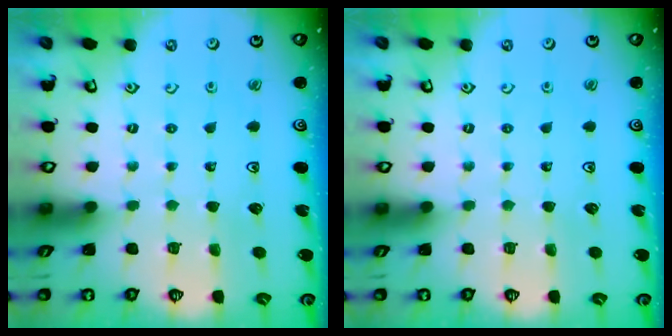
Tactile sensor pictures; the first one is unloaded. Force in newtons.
{"total": 0.0}